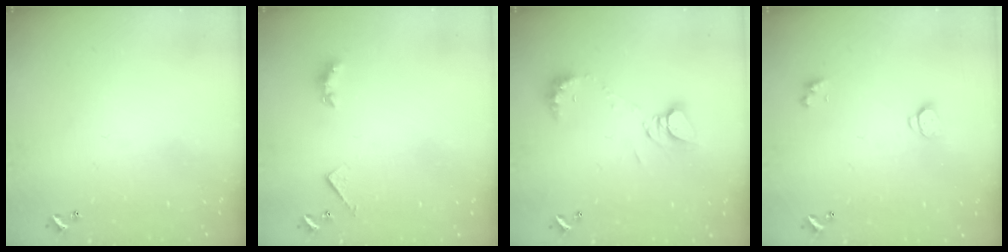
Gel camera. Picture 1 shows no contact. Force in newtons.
{"total": 3.2, "press": 3.1, "slide": 0.5}
{"total": 8.3, "press": 8.2, "slide": 1.0}
{"total": 1.6, "press": 1.5, "slide": 0.4}